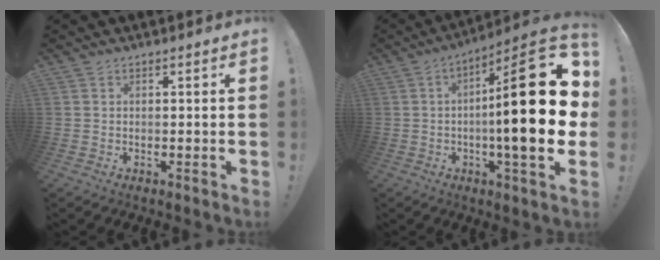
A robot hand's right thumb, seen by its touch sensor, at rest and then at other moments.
{"total": 27.3, "force": [0.0, 5.7, 26.7], "torque": [-0.406, 0.001, -0.008]}